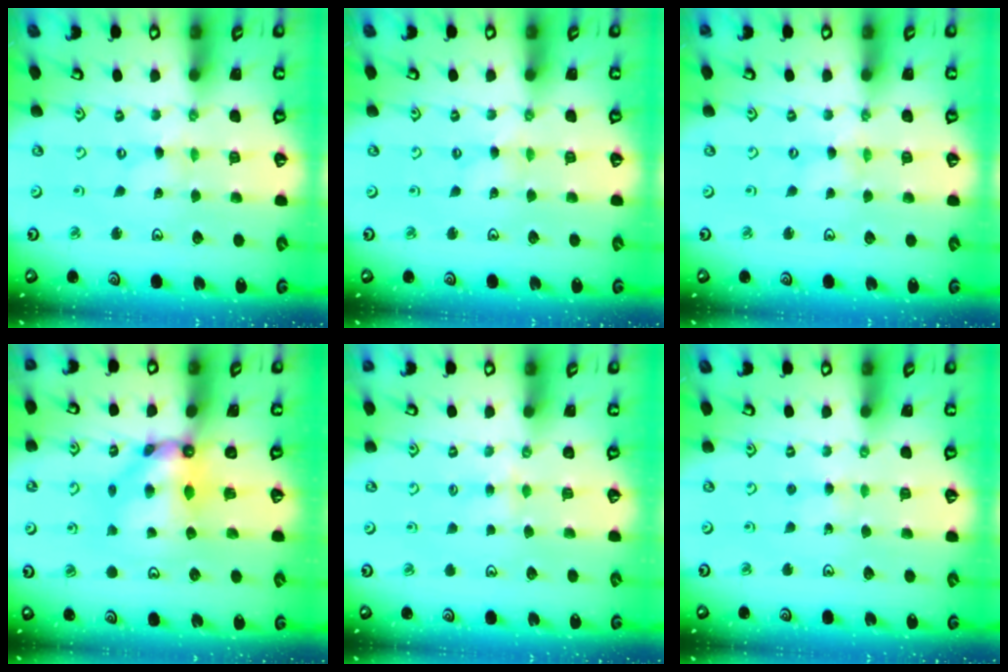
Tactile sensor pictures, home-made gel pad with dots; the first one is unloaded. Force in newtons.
{"total": 1.1, "press": 1.1, "slide": 0.3}
{"total": 0.0}
{"total": 8.3, "press": 8.3, "slide": 0.8}
{"total": 3.3, "press": 3.2, "slide": 0.5}
{"total": 3.7, "press": 3.7, "slide": 0.4}